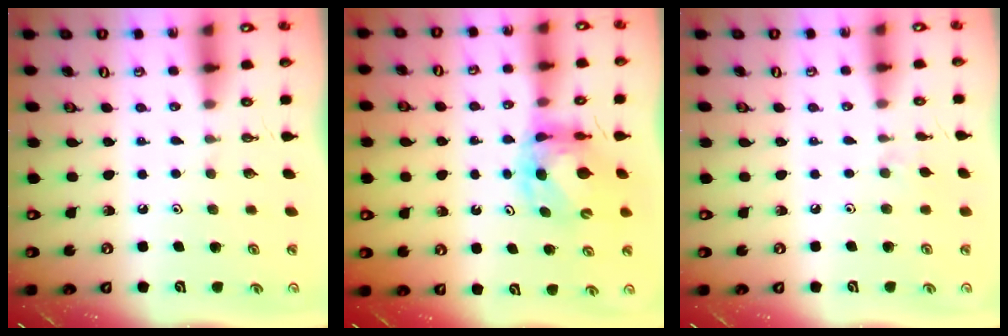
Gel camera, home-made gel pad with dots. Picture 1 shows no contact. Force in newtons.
{"total": 7.1, "press": 7.1, "slide": 0.9}
{"total": 2.5, "press": 2.4, "slide": 0.5}